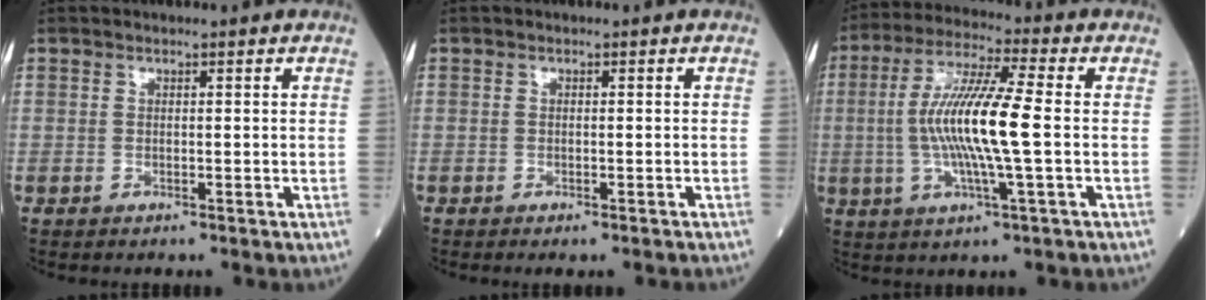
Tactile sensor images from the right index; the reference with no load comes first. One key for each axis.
{"total": 1.4, "fx": -1.2, "fy": 0.2, "fz": 0.7, "tx": -0.005, "ty": -0.003, "tz": -0.017}
{"total": 12.4, "fx": -0.6, "fy": 0.4, "fz": 12.4, "tx": -0.245, "ty": 0.003, "tz": -0.018}